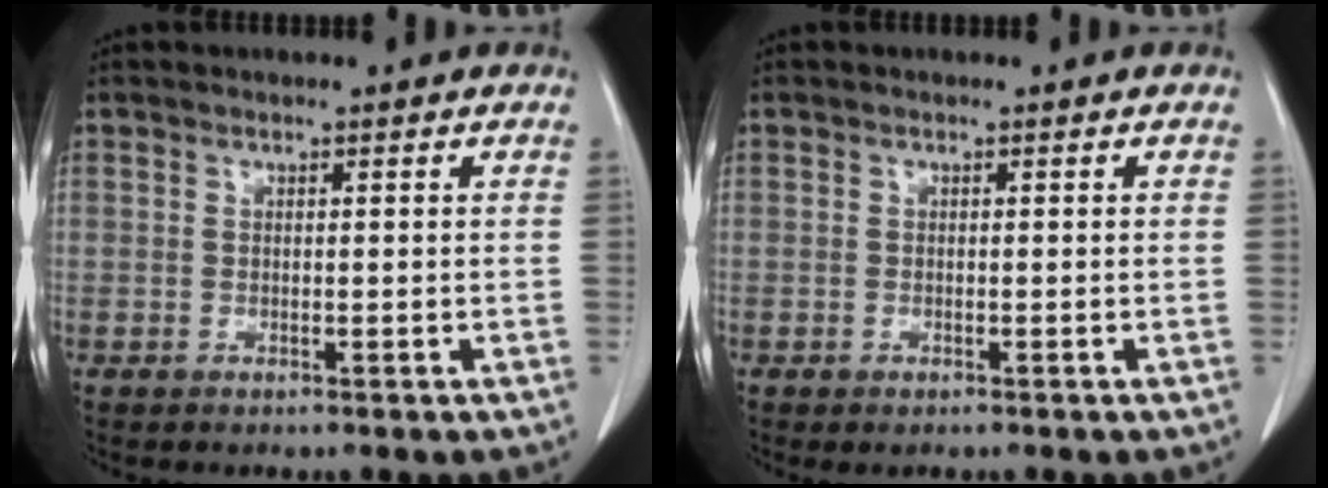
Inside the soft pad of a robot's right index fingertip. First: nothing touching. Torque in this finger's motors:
{"motor_torque": [0.29, -0.17, 0.07, 0.02]}